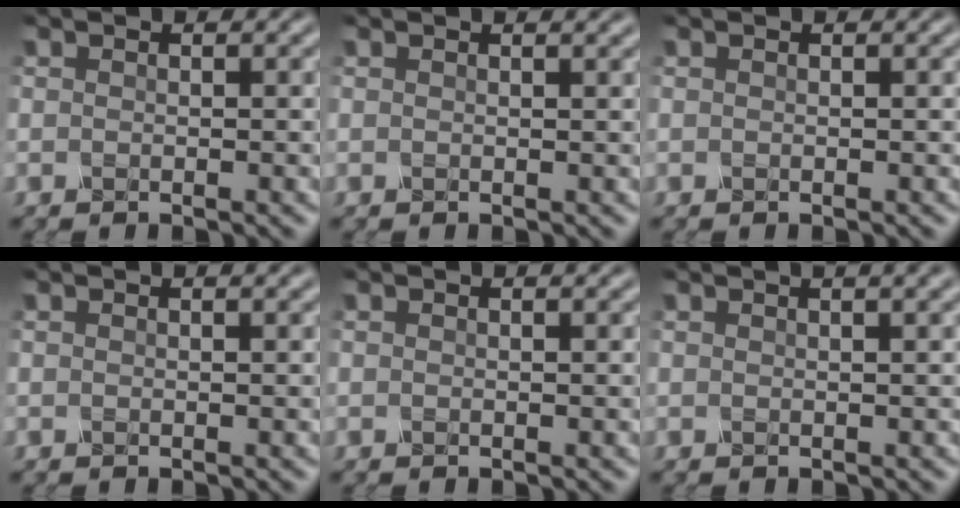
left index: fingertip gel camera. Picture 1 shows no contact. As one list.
[{"total": 1.2, "force": [1.0, 0.3, 0.6], "torque": [-0.009, 0.000, 0.009]}, {"total": 0.0}, {"total": 1.0, "force": [0.8, 0.2, 0.5], "torque": [-0.009, 0.000, 0.008]}, {"total": 0.8, "force": [0.7, 0.1, 0.3], "torque": [-0.008, 0.000, 0.006]}, {"total": 3.5, "force": [2.1, 1.4, 2.5], "torque": [-0.011, 0.017, -0.003]}]